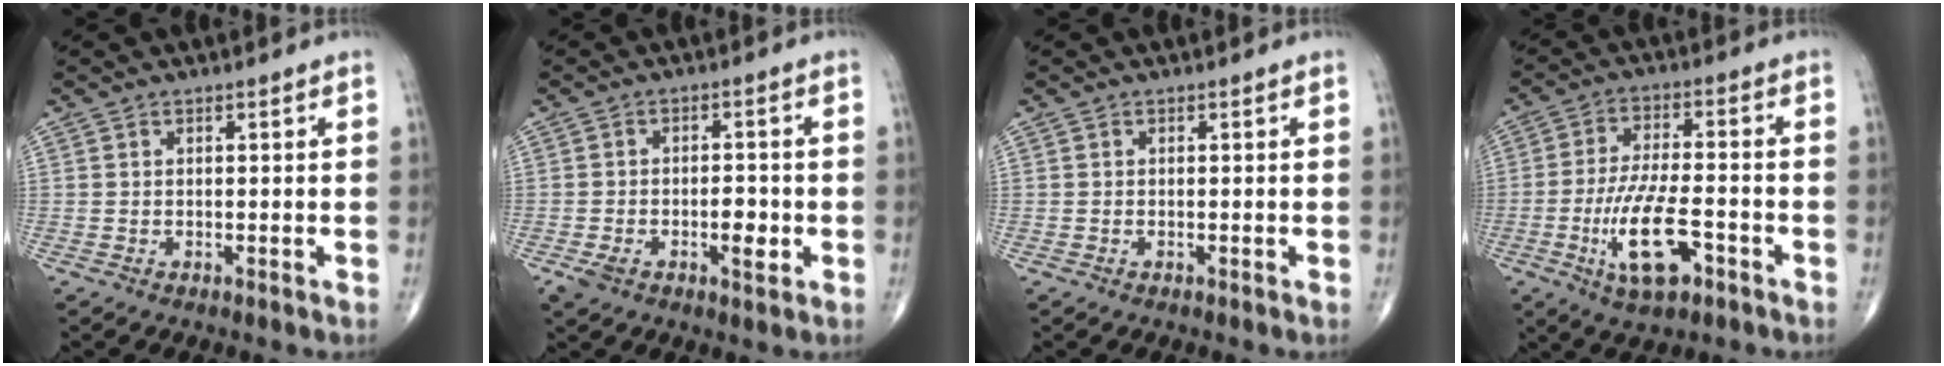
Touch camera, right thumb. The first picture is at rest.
{"total": 6.3, "force": [-1.8, 3.3, 5.1], "torque": [-0.079, 0.015, -0.023]}
{"total": 0.0}
{"total": 12.1, "force": [-4.7, 4.5, 10.1], "torque": [-0.194, 0.018, -0.078]}